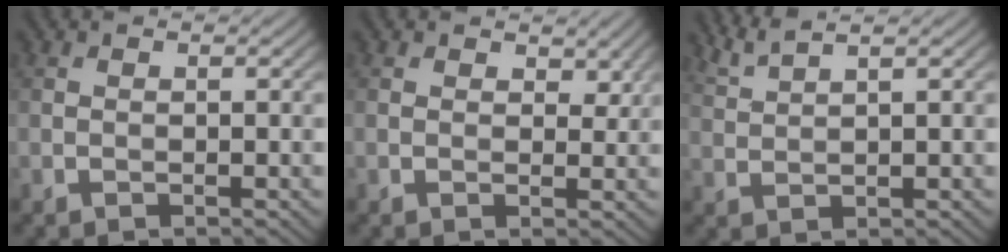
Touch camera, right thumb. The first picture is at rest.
{"total": 2.2, "force": [1.3, 1.3, 1.3], "torque": [-0.019, -0.005, 0.021]}
{"total": 3.5, "force": [2.7, 0.5, 2.2], "torque": [-0.037, 0.012, 0.058]}